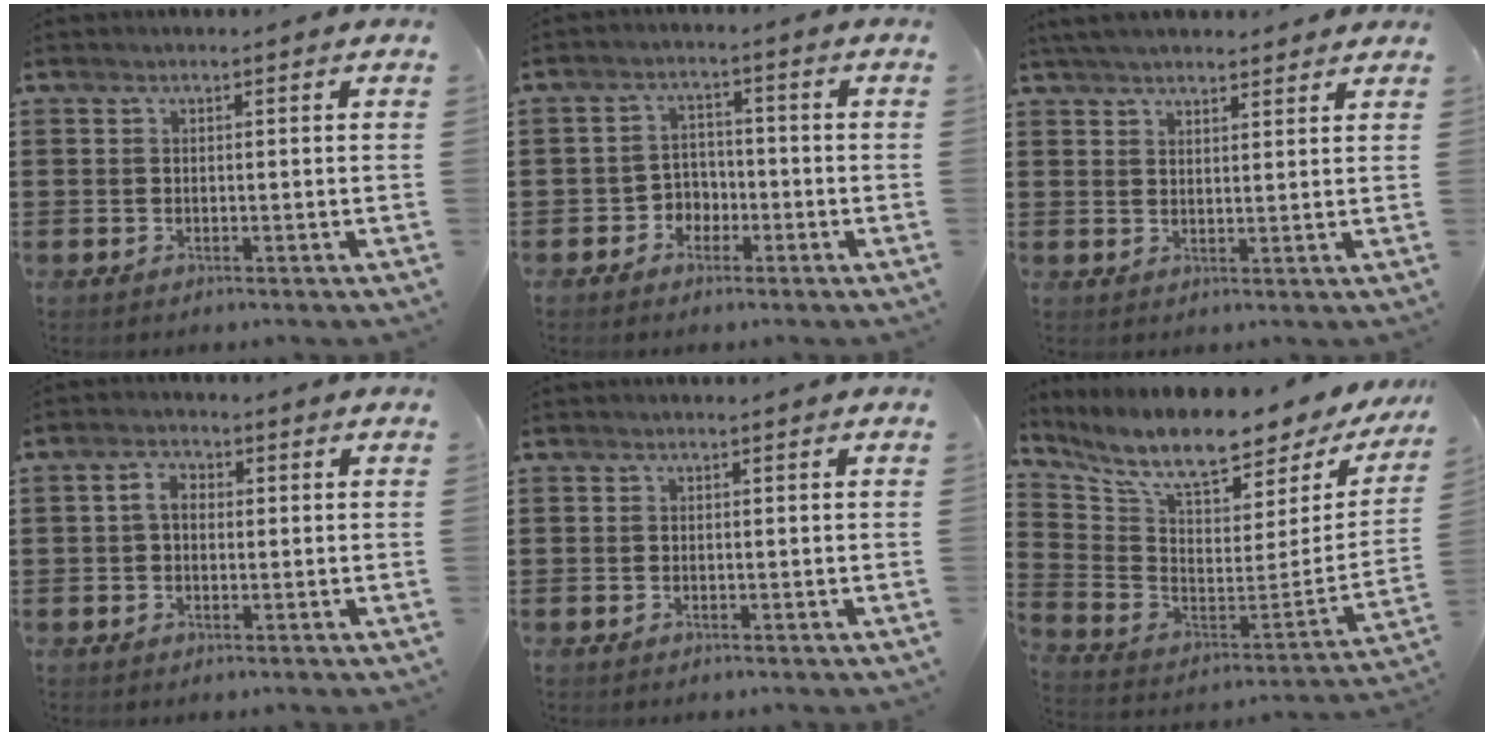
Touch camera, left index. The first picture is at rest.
{"total": 3.2, "force": [-2.0, 2.4, 0.8], "torque": [-0.026, 0.007, -0.045]}
{"total": 3.9, "force": [3.7, 0.4, 1.0], "torque": [-0.028, -0.002, 0.070]}
{"total": 3.1, "force": [0.3, 2.0, 2.4], "torque": [-0.051, 0.011, 0.001]}
{"total": 0.0}
{"total": 9.5, "force": [7.5, 1.8, 5.5], "torque": [-0.132, -0.062, 0.127]}